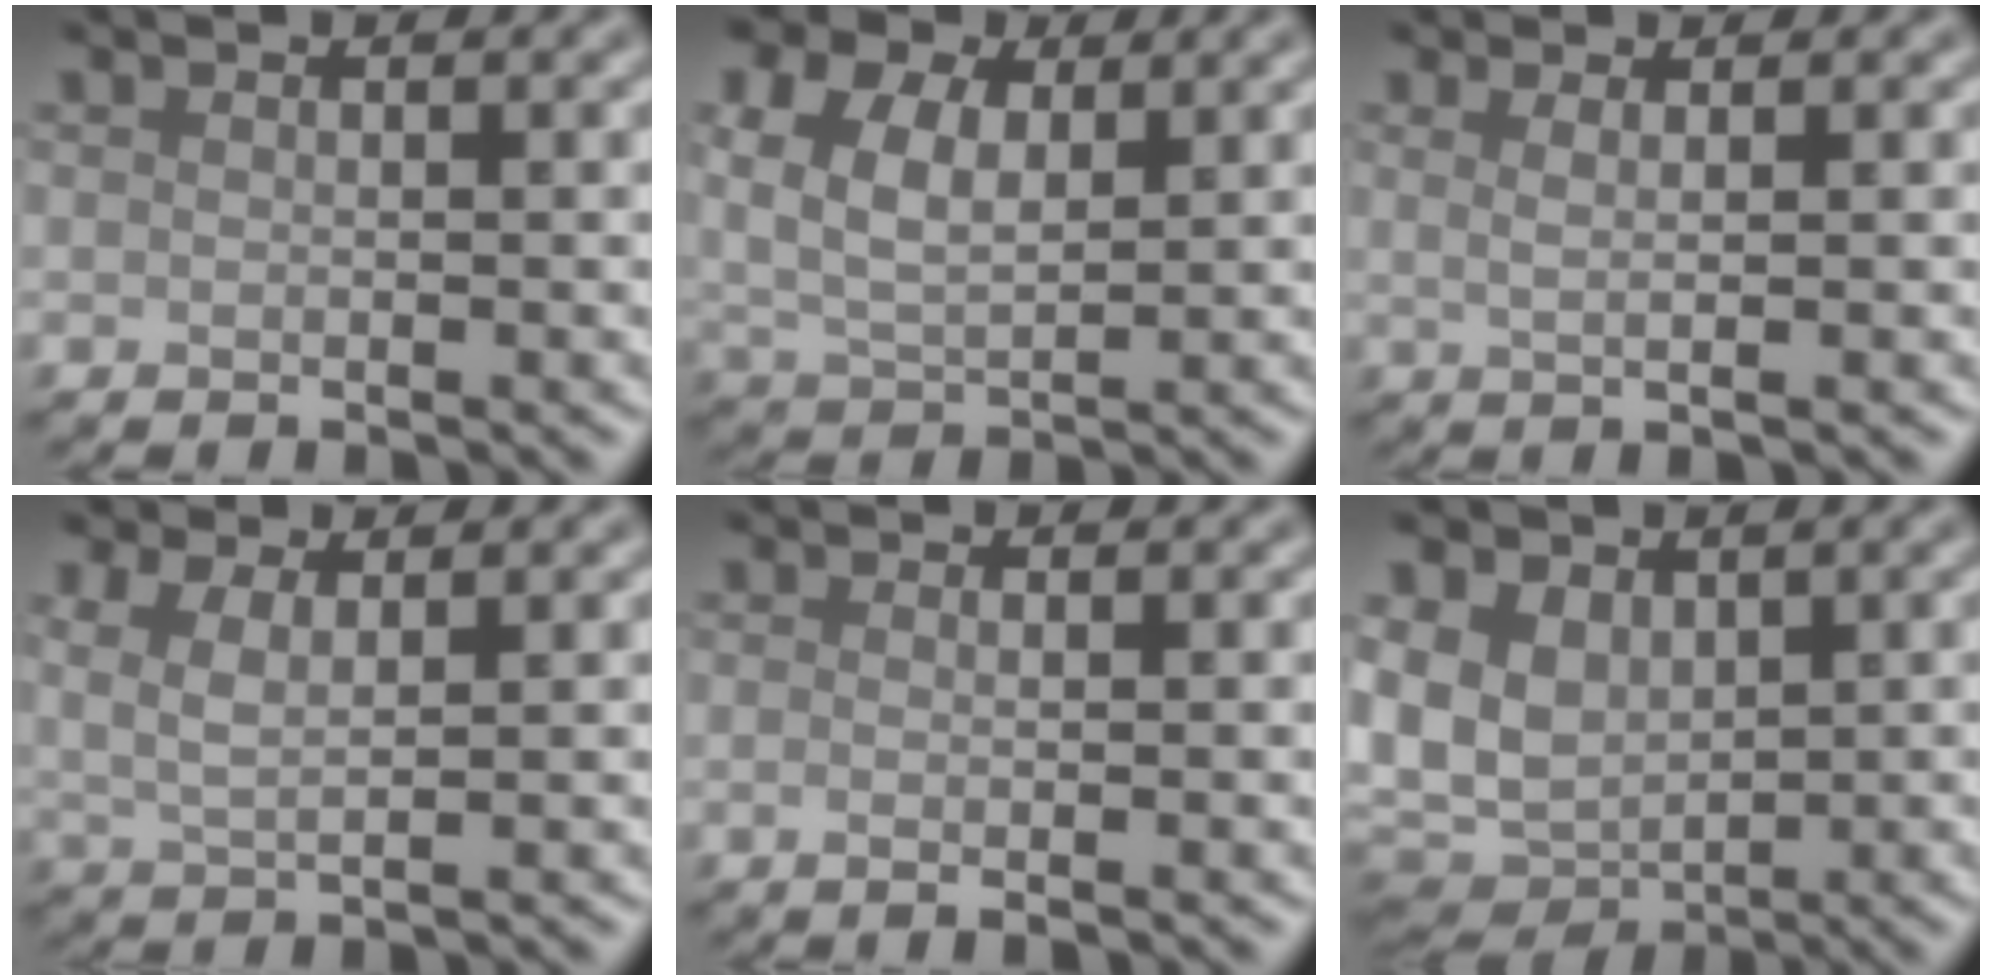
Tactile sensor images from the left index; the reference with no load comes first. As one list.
[{"total": 6.4, "force": [2.5, 3.9, 4.5], "torque": [-0.099, 0.016, 0.036]}, {"total": 2.5, "force": [1.0, 1.0, 2.0], "torque": [-0.028, -0.002, -0.008]}, {"total": 2.8, "force": [1.3, 0.9, 2.3], "torque": [-0.048, -0.002, 0.026]}, {"total": 1.8, "force": [-0.1, 0.6, 1.7], "torque": [-0.021, -0.004, -0.015]}, {"total": 6.3, "force": [1.2, 4.6, 4.1], "torque": [-0.103, -0.005, 0.018]}]